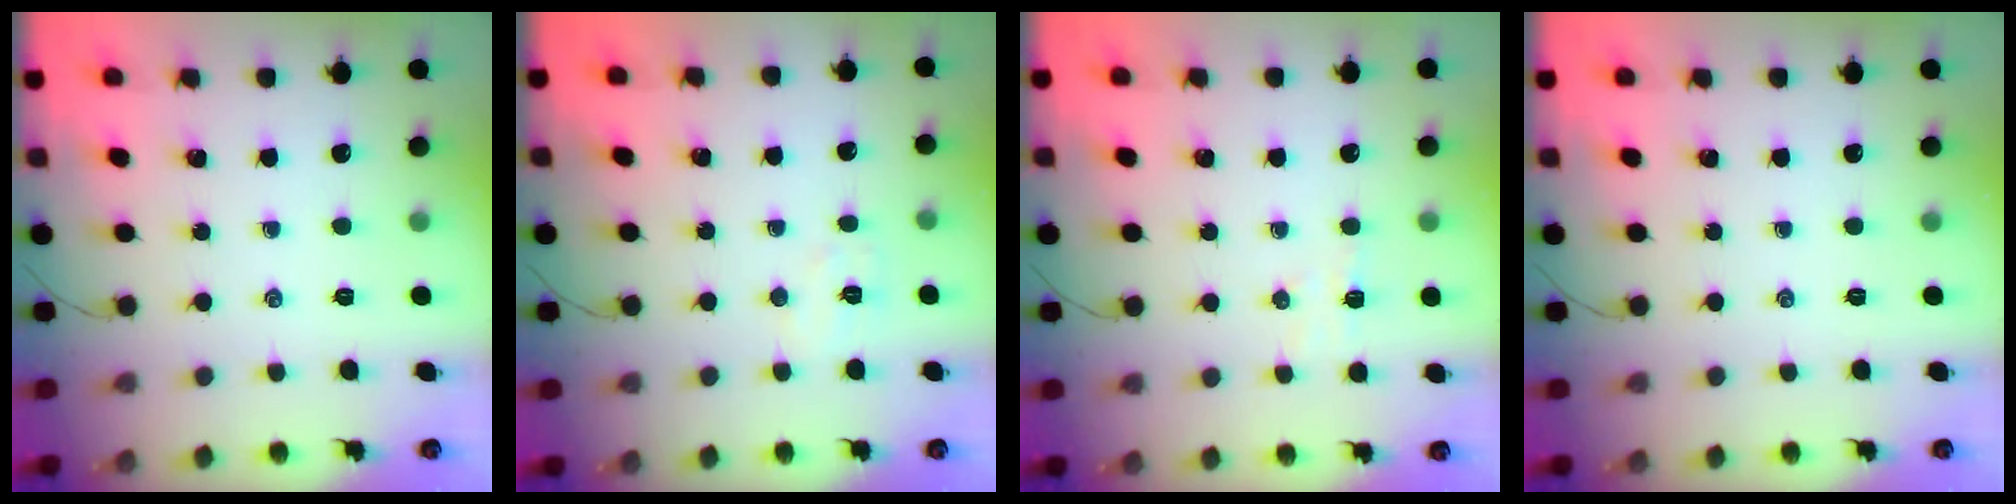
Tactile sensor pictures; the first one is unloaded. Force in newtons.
{"total": 5.1, "press": 5.0, "slide": 1.1}
{"total": 4.3, "press": 4.2, "slide": 1.0}
{"total": 0.0}